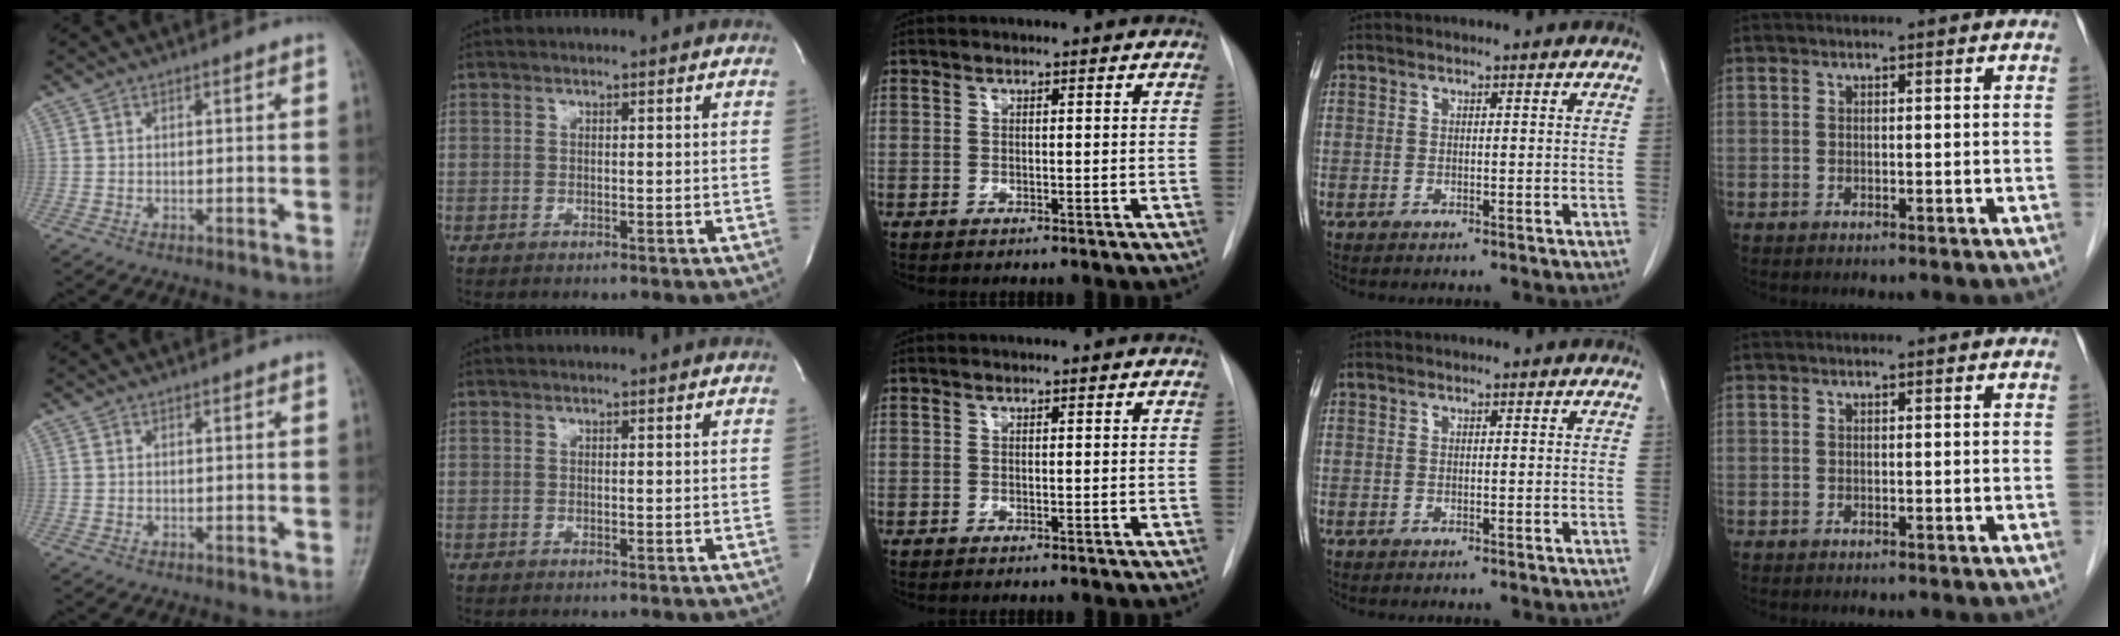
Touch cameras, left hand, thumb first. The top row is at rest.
{}